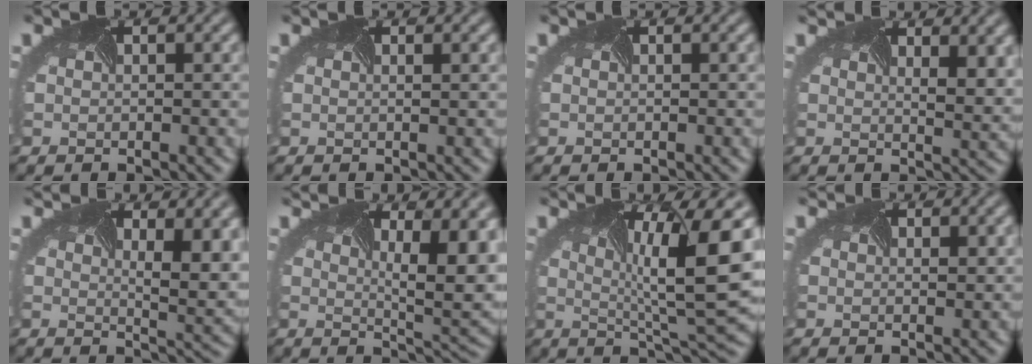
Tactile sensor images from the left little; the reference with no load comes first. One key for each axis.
{"total": 0.7, "fx": 0.3, "fy": 0.1, "fz": 0.6, "tx": -0.005, "ty": -0.005, "tz": 0.001}
{"total": 0.0}
{"total": 6.4, "fx": 4.0, "fy": 2.5, "fz": 4.3, "tx": -0.054, "ty": 0.008, "tz": 0.057}
{"total": 10.3, "fx": 4.5, "fy": 4.3, "fz": 8.2, "tx": -0.102, "ty": 0.020, "tz": 0.063}
{"total": 12.1, "fx": 3.9, "fy": 5.0, "fz": 10.3, "tx": -0.126, "ty": 0.024, "tz": 0.057}
{"total": 11.3, "fx": 1.8, "fy": 2.5, "fz": 10.9, "tx": -0.151, "ty": -0.006, "tz": 0.028}
{"total": 2.0, "fx": 1.7, "fy": 0.6, "fz": 0.8, "tx": -0.018, "ty": 0.001, "tz": 0.026}